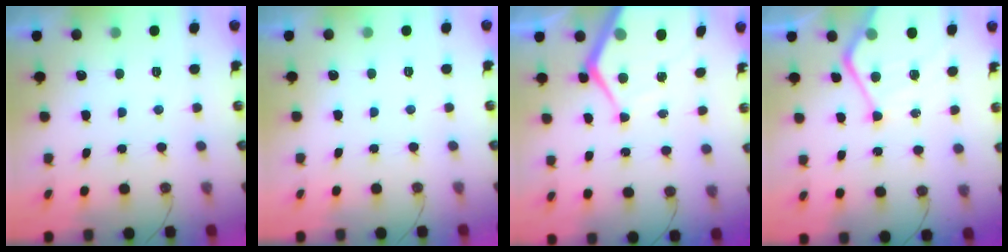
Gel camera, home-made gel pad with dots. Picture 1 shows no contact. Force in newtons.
{"total": 0.0}
{"total": 10.8, "press": 10.8, "slide": 0.9}
{"total": 13.5, "press": 13.5, "slide": 1.3}